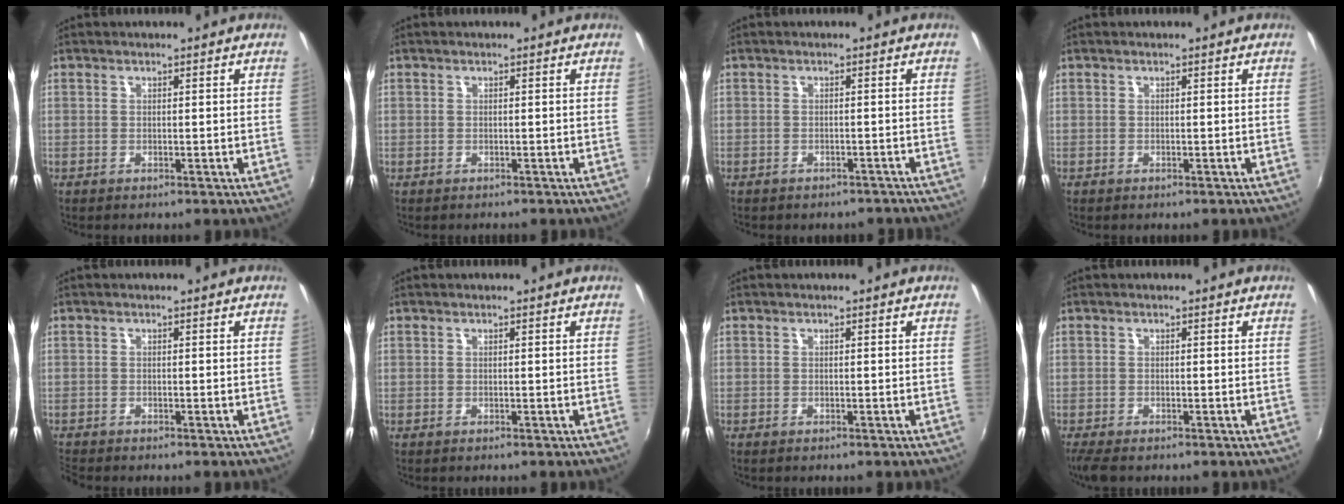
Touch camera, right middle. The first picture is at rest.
{"total": 1.1, "force": [-0.6, 0.9, -0.1], "torque": [-0.003, 0.003, -0.007]}
{"total": 4.7, "force": [-3.9, 2.4, 1.0], "torque": [-0.017, 0.006, -0.038]}
{"total": 0.0}
{"total": 1.8, "force": [-1.7, 0.2, 0.5], "torque": [-0.012, -0.014, -0.032]}
{"total": 0.0}
{"total": 0.0}
{"total": 3.6, "force": [-2.7, 1.0, 2.2], "torque": [-0.048, -0.020, -0.047]}